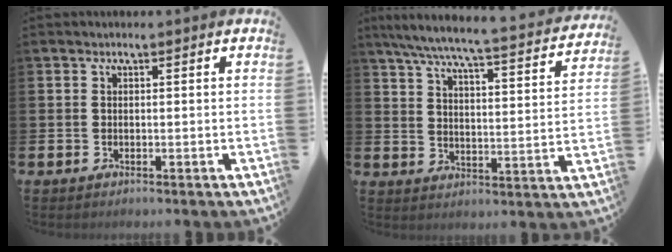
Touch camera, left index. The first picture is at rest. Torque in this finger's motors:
{"motor_torque": [1.04, -1.07, 0.58, 0.21]}